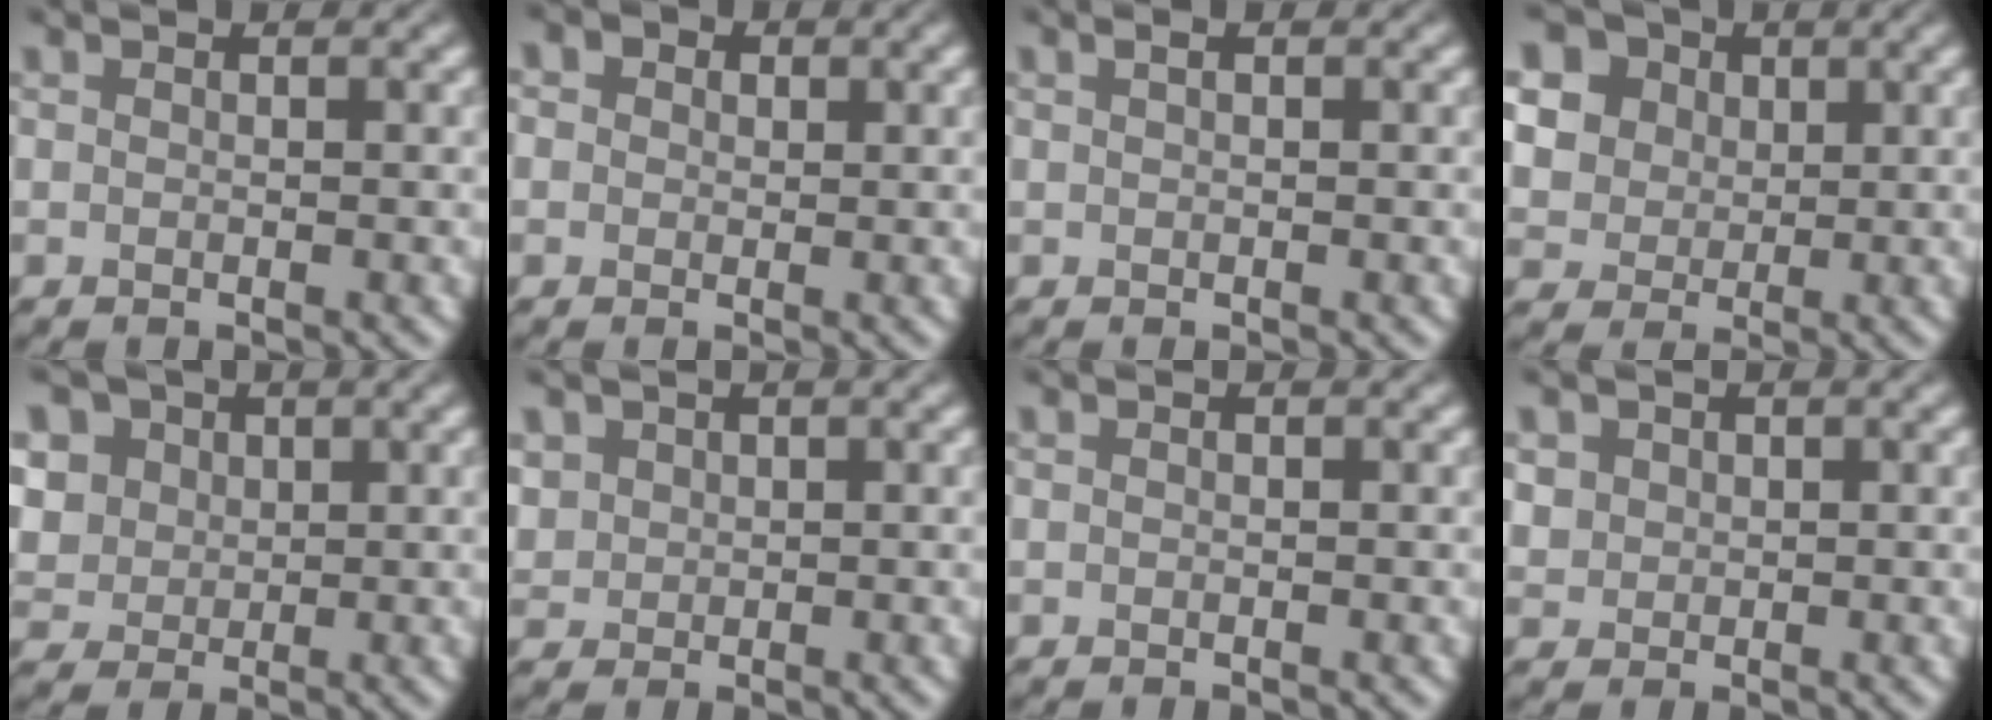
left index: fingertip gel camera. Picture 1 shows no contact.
{"total": 5.2, "force": [2.6, 3.7, 2.6], "torque": [-0.052, 0.022, 0.014]}
{"total": 0.5, "force": [0.2, 0.1, 0.5], "torque": [-0.013, 0.002, 0.004]}
{"total": 10.5, "force": [4.8, 8.0, 4.6], "torque": [-0.126, 0.023, 0.075]}
{"total": 8.9, "force": [3.8, 6.8, 4.4], "torque": [-0.100, 0.025, 0.048]}
{"total": 1.5, "force": [0.6, 1.3, 0.3], "torque": [-0.016, -0.004, 0.019]}
{"total": 0.0}
{"total": 1.4, "force": [0.5, 1.2, 0.3], "torque": [-0.015, -0.008, 0.020]}